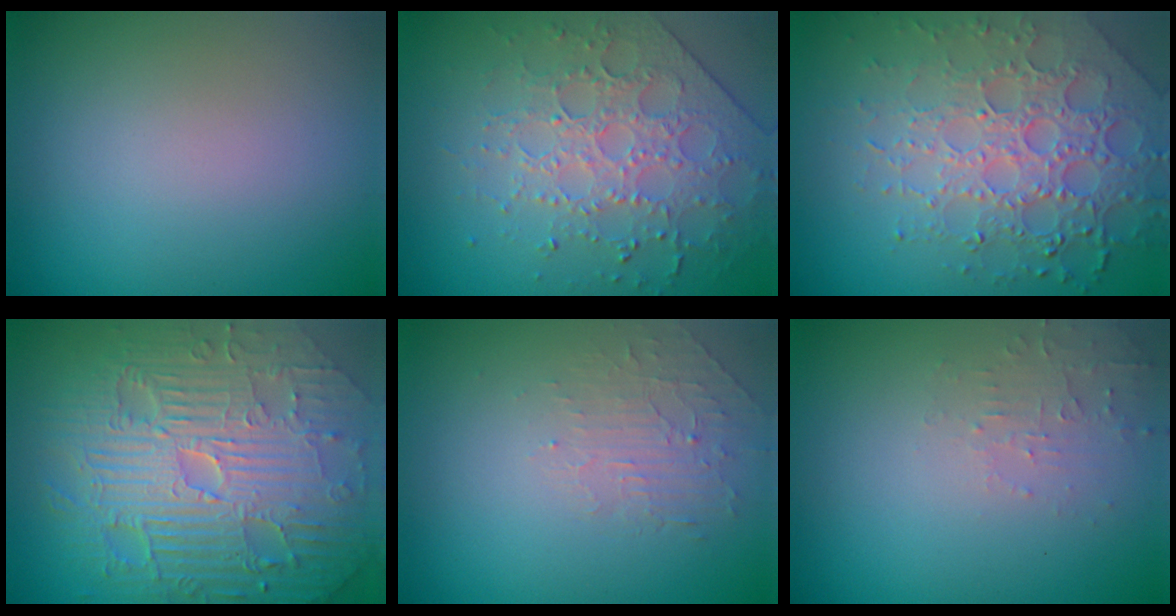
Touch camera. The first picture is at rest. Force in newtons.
{"total": 3.8, "press": 3.7, "slide": 0.7}
{"total": 7.0, "press": 5.1, "slide": 4.7}
{"total": 11.4, "press": 7.4, "slide": 8.8}
{"total": 1.8, "press": 0.5, "slide": 1.7}
{"total": 1.5, "press": 1.5, "slide": 0.3}